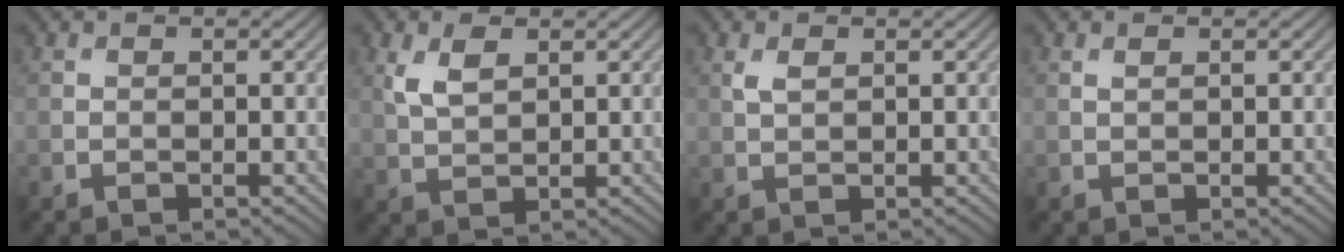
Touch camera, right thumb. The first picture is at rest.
{"total": 3.8, "force": [1.7, 1.9, 2.9], "torque": [-0.070, 0.001, 0.038]}
{"total": 1.6, "force": [0.8, 0.8, 1.2], "torque": [-0.032, 0.000, 0.018]}
{"total": 0.6, "force": [0.4, 0.2, 0.4], "torque": [-0.011, 0.001, 0.008]}